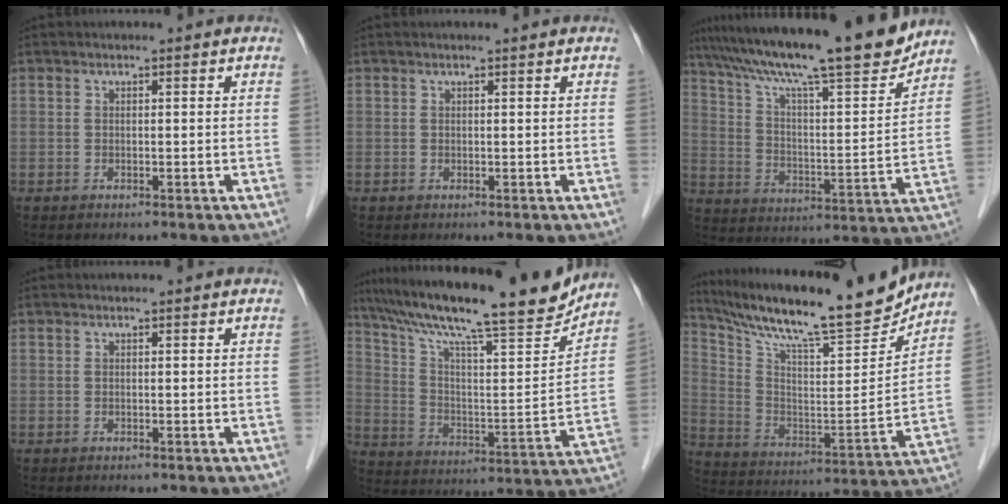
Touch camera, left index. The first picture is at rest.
{"total": 0.7, "force": [0.7, -0.1, 0.3], "torque": [-0.010, 0.002, 0.014]}
{"total": 21.9, "force": [18.5, 1.4, 11.7], "torque": [-0.202, -0.005, 0.285]}
{"total": 0.0}
{"total": 23.3, "force": [19.4, 2.2, 12.6], "torque": [-0.221, -0.008, 0.298]}
{"total": 22.4, "force": [19.8, 2.2, 10.3], "torque": [-0.193, -0.028, 0.313]}